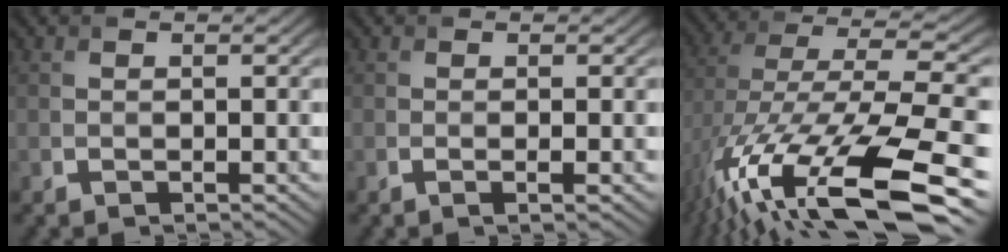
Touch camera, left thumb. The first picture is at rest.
{"total": 1.3, "force": [-0.2, 0.3, 1.3], "torque": [-0.021, 0.000, -0.006]}
{"total": 17.1, "force": [-7.6, 6.5, 13.9], "torque": [-0.293, -0.006, -0.126]}